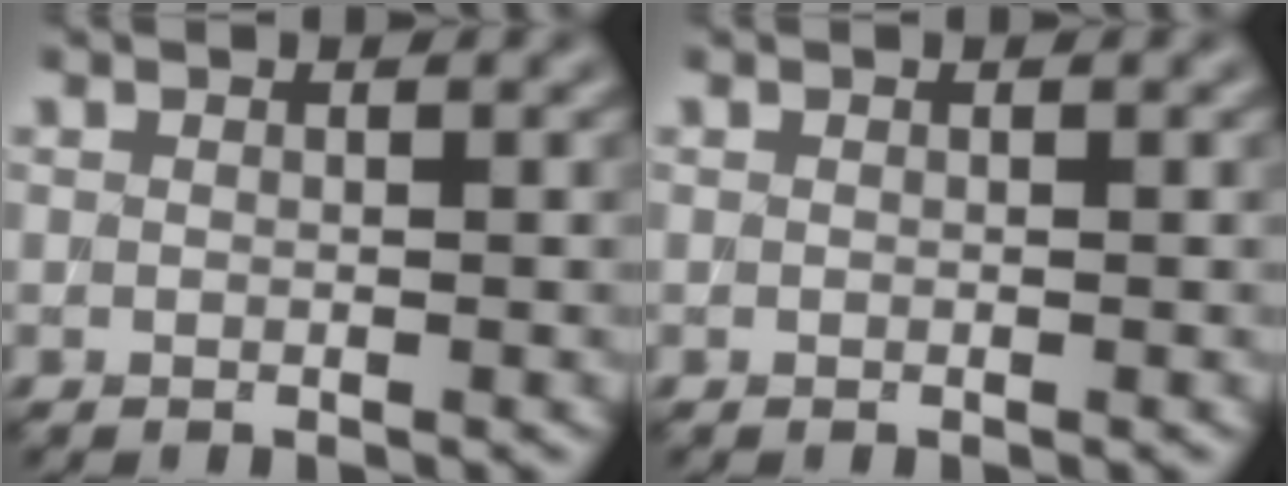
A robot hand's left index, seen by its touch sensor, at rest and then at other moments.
{"total": 0.0}